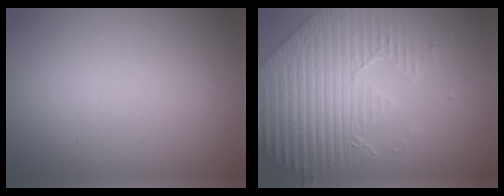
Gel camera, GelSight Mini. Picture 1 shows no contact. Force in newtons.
{"total": 7.8, "press": 6.3, "slide": 4.7}